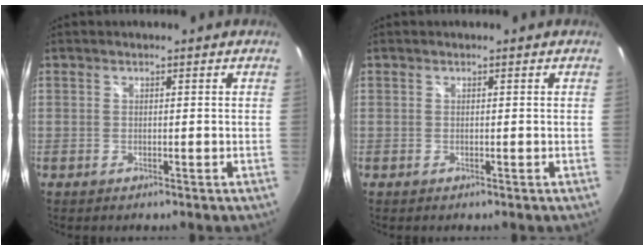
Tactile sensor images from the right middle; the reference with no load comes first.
{"total": 0.0}